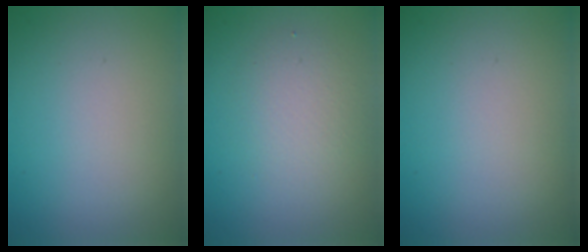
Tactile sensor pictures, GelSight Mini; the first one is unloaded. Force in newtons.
{"total": 2.4, "press": 2.4, "slide": 0.2}
{"total": 0.0}